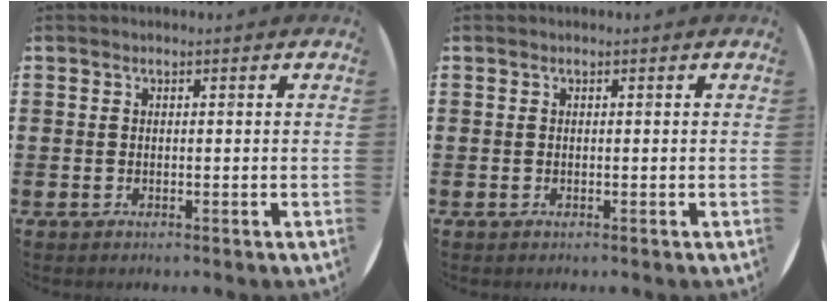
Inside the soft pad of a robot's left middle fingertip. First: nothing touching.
{"total": 0.0}